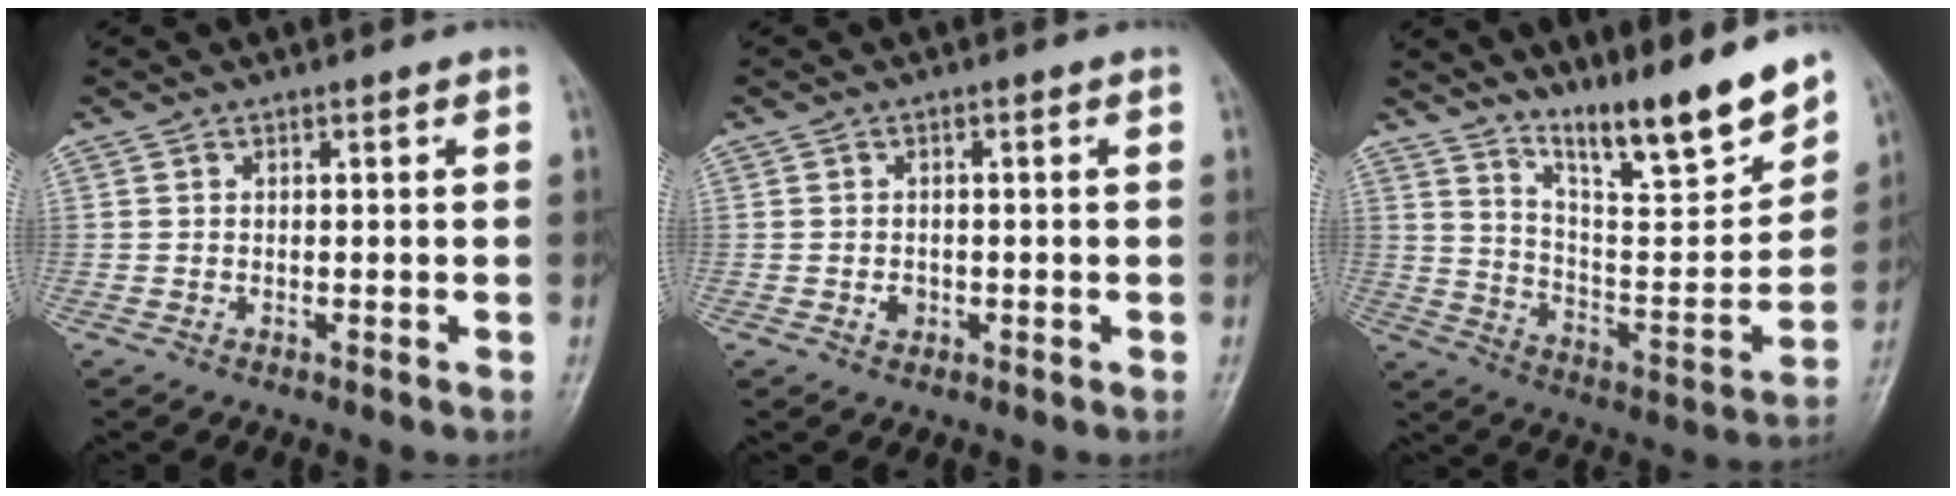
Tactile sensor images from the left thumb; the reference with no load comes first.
{"total": 1.7, "force": [-0.5, 1.4, 0.9], "torque": [-0.006, 0.004, -0.007]}
{"total": 16.8, "force": [13.3, 2.1, 10.0], "torque": [-0.130, -0.089, 0.233]}